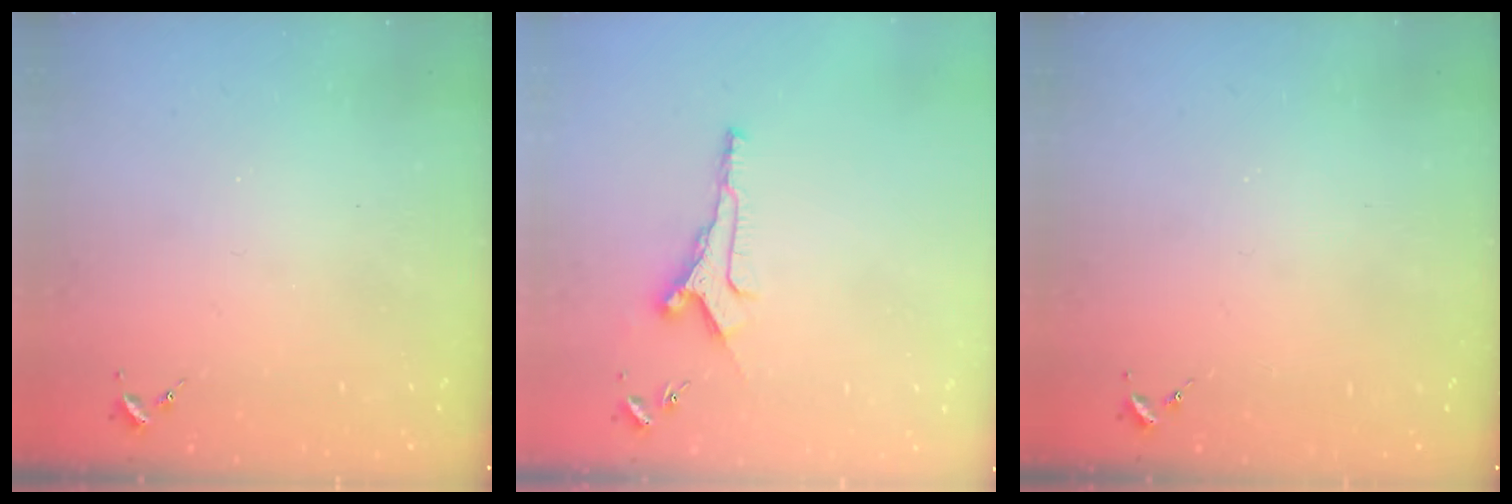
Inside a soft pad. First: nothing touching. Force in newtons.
{"total": 8.4, "press": 8.4, "slide": 0.7}
{"total": 0.0}